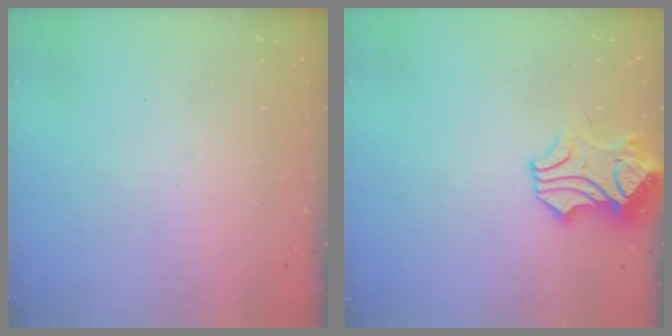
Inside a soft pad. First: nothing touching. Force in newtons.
{"total": 2.3, "press": 1.7, "slide": 1.4}